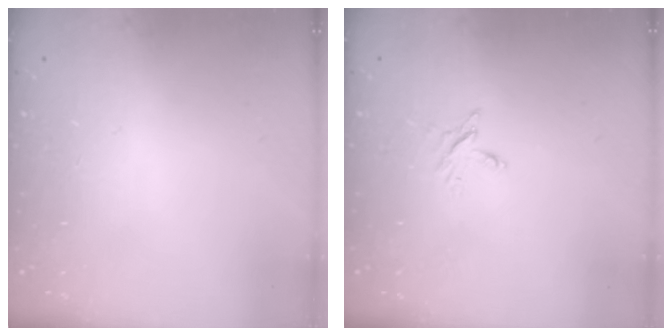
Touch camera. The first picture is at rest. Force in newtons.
{"total": 2.4, "press": 2.4, "slide": 0.2}